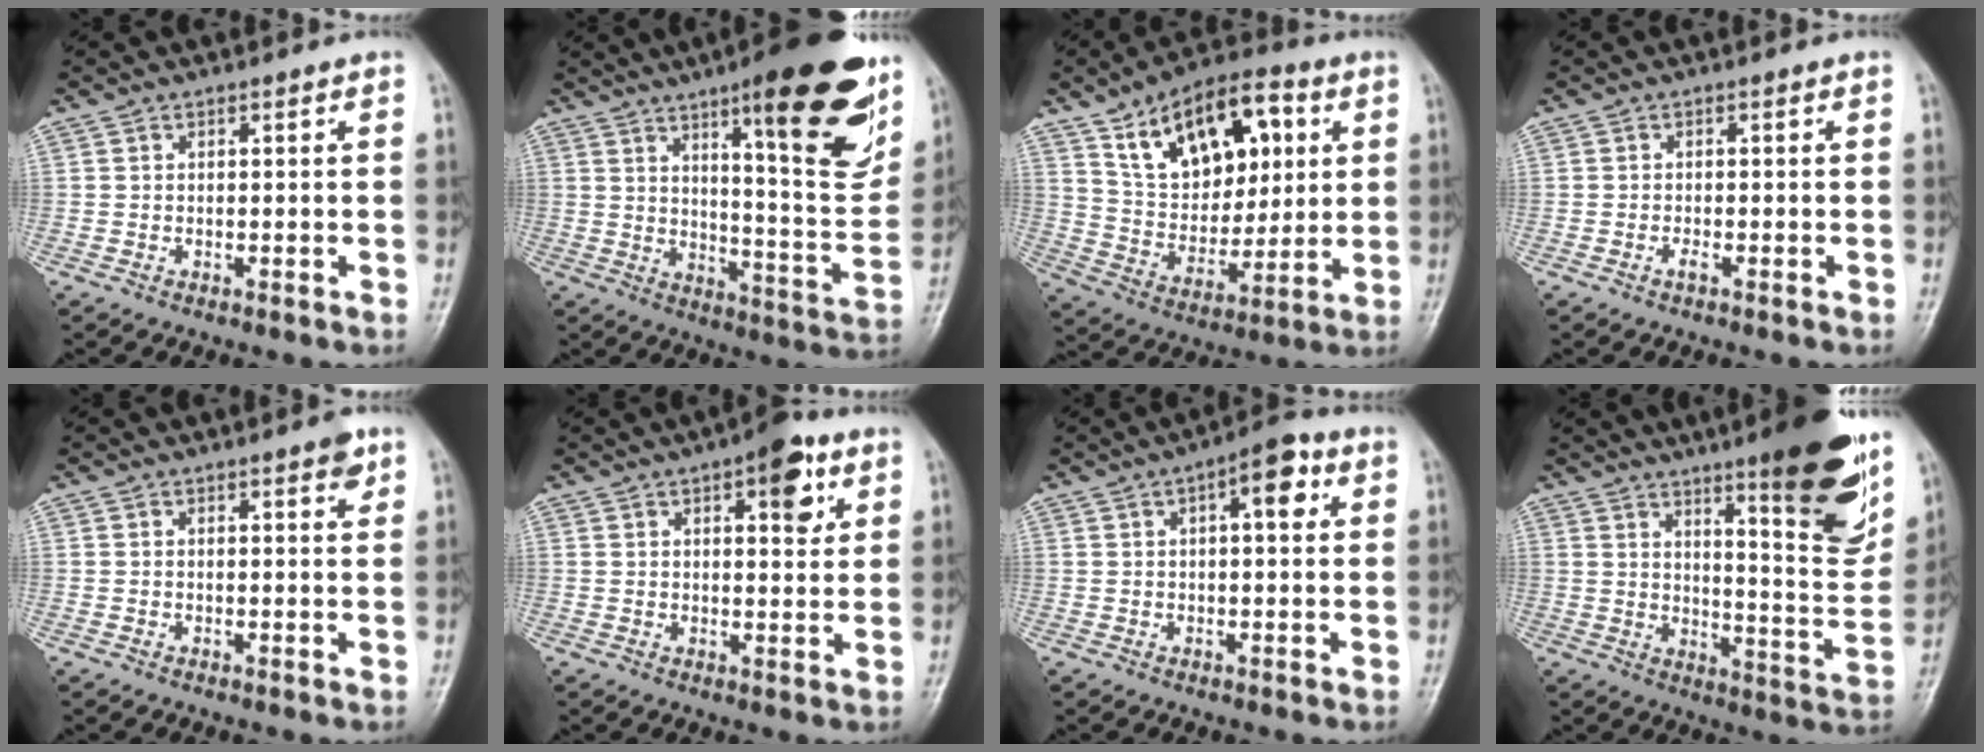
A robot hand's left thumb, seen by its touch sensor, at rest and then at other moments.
{"total": 23.9, "force": [12.9, 5.4, 19.3], "torque": [-0.226, -0.059, 0.185]}
{"total": 19.9, "force": [8.0, 11.6, 14.1], "torque": [-0.168, -0.018, 0.139]}
{"total": 1.1, "force": [-0.6, 0.3, 0.9], "torque": [-0.015, 0.003, -0.013]}
{"total": 2.4, "force": [1.4, 0.8, 1.7], "torque": [-0.017, -0.005, 0.015]}
{"total": 8.5, "force": [3.9, 3.5, 6.7], "torque": [-0.063, -0.011, 0.046]}
{"total": 7.2, "force": [2.4, 2.9, 6.2], "torque": [-0.072, 0.012, 0.025]}
{"total": 19.3, "force": [11.4, 3.6, 15.2], "torque": [-0.163, -0.071, 0.167]}